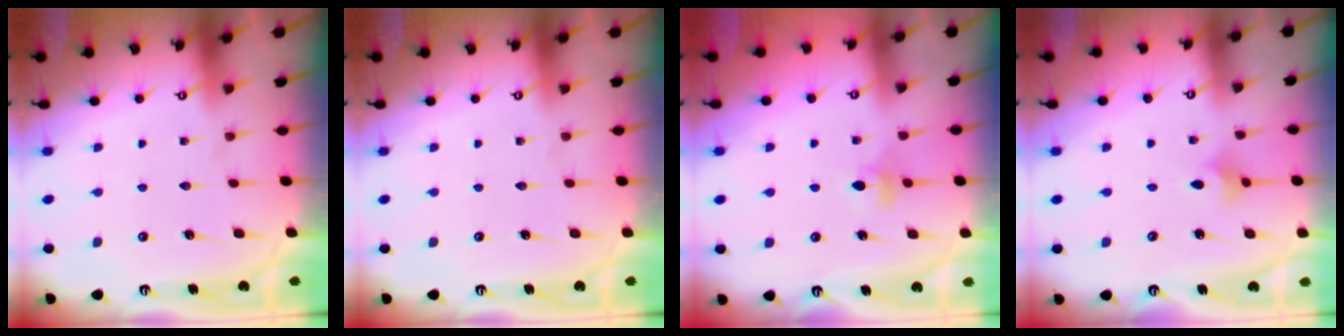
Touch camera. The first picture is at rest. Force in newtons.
{"total": 0.0}
{"total": 3.6, "press": 3.4, "slide": 1.0}
{"total": 2.7, "press": 2.6, "slide": 0.7}